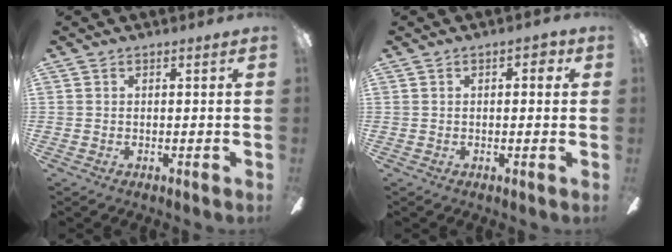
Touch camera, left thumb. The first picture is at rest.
{"total": 2.6, "force": [0.7, 1.2, 2.2], "torque": [-0.030, 0.004, 0.007]}